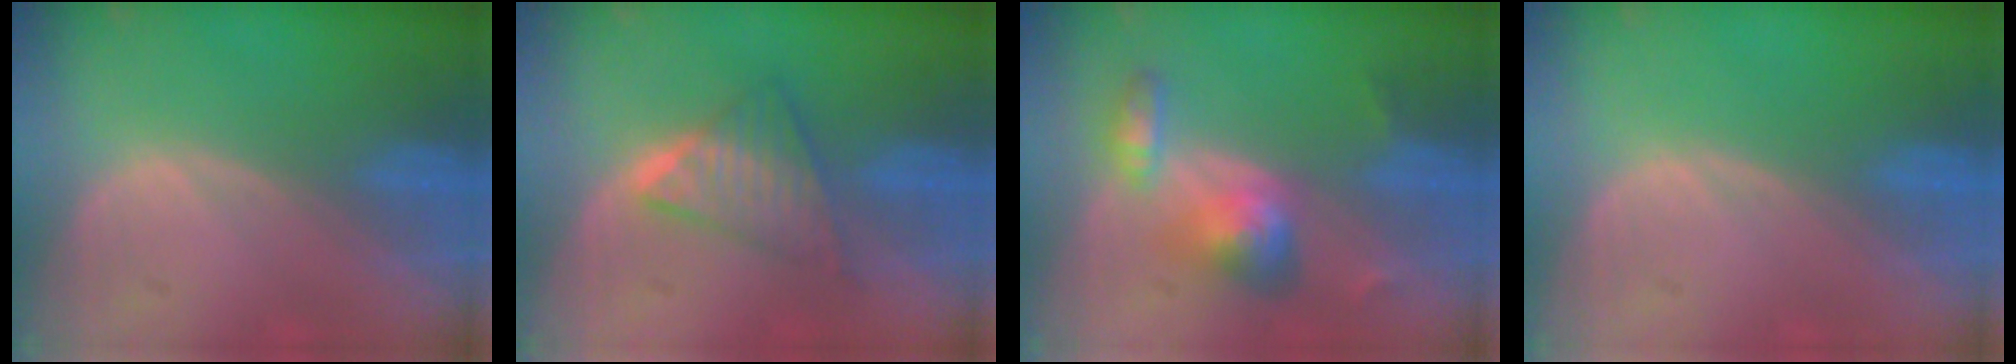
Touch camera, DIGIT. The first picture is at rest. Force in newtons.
{"total": 5.9, "press": 5.8, "slide": 0.8}
{"total": 6.3, "press": 5.8, "slide": 2.5}
{"total": 0.0}